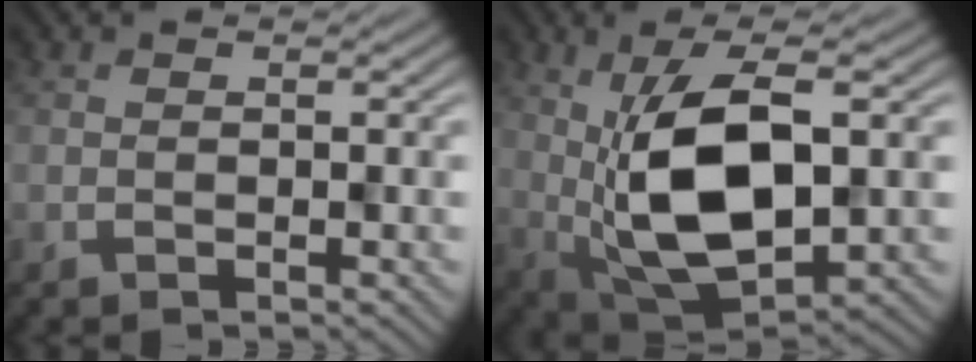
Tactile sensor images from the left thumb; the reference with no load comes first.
{"total": 13.0, "force": [1.7, 5.9, 11.5], "torque": [-0.221, -0.001, 0.036]}